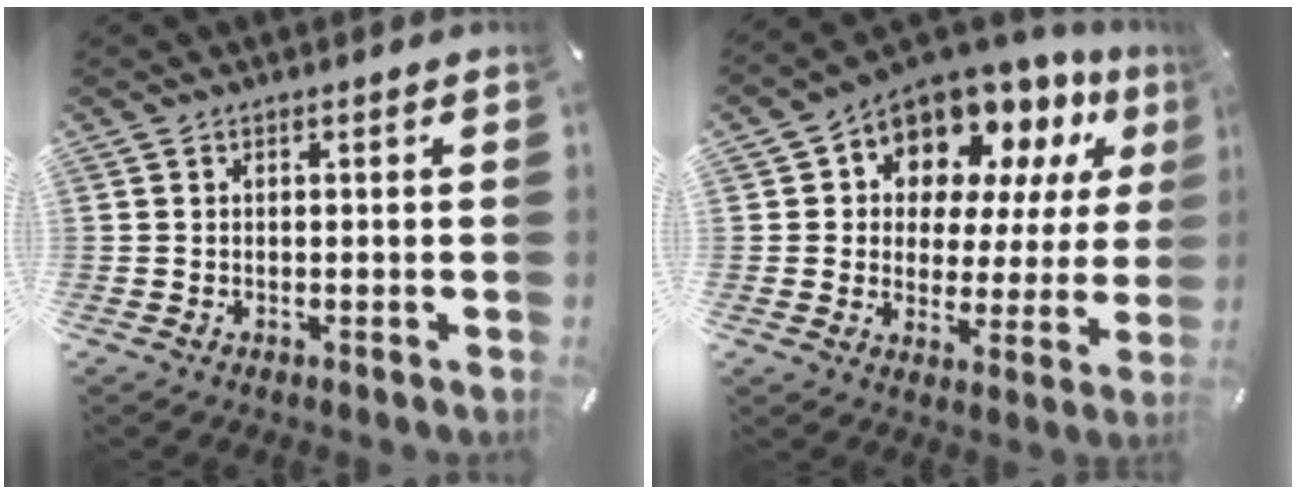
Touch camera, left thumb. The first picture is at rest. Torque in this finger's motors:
{"motor_torque": [1.65, 2.74, 1.54, -1.23, 0.21]}